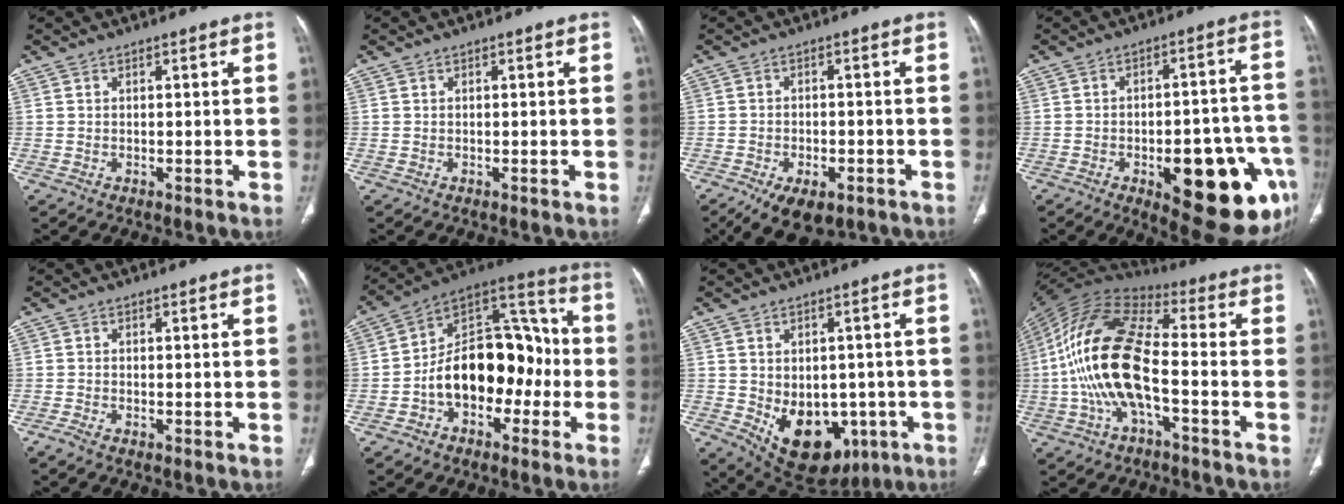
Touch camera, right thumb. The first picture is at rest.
{"total": 0.0}
{"total": 10.2, "force": [-6.2, 5.3, 6.1], "torque": [-0.088, 0.012, -0.090]}
{"total": 23.3, "force": [-8.8, 9.3, 19.5], "torque": [-0.183, 0.040, -0.096]}
{"total": 1.0, "force": [-0.7, 0.2, 0.6], "torque": [-0.020, -0.002, -0.019]}
{"total": 19.1, "force": [-3.5, 12.3, 14.2], "torque": [-0.184, 0.065, -0.059]}
{"total": 15.1, "force": [-4.1, 10.4, 10.0], "torque": [-0.117, 0.003, -0.030]}
{"total": 18.3, "force": [-3.2, 7.7, 16.3], "torque": [-0.335, 0.036, -0.063]}